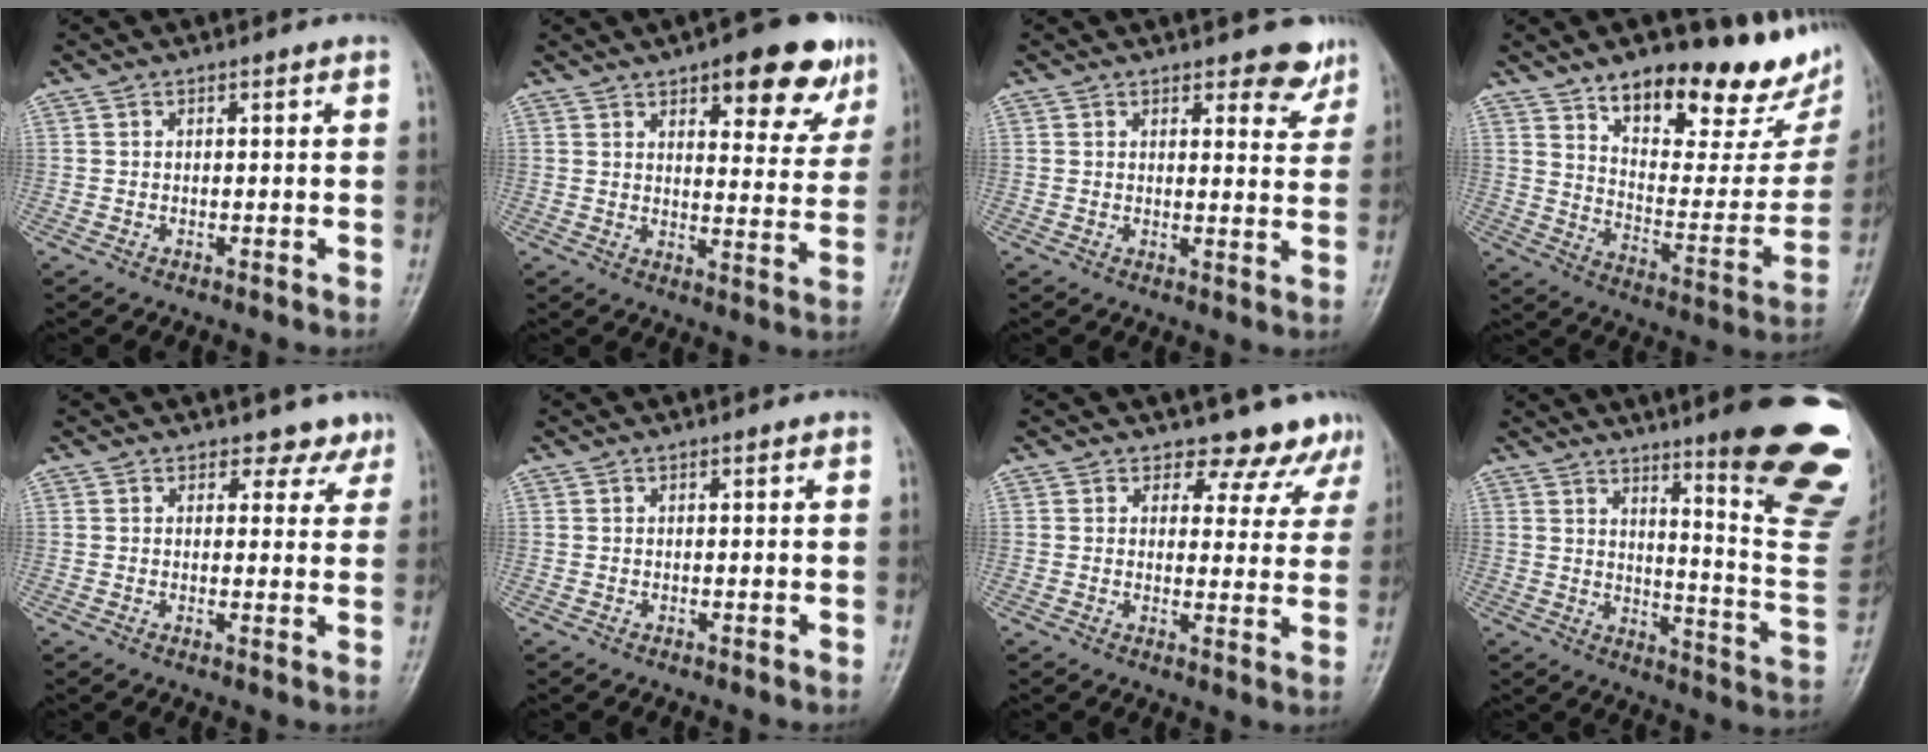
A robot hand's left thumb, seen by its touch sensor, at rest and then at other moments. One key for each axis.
{"total": 14.5, "fx": 8.7, "fy": 5.5, "fz": 10.2, "tx": -0.082, "ty": -0.036, "tz": 0.114}
{"total": 5.2, "fx": 3.8, "fy": 2.2, "fz": 2.7, "tx": -0.005, "ty": -0.025, "tz": 0.045}
{"total": 25.5, "fx": 17.2, "fy": 9.8, "fz": 16.0, "tx": -0.177, "ty": -0.087, "tz": 0.256}
{"total": 3.7, "fx": 3.0, "fy": 2.2, "fz": 0.0, "tx": 0.026, "ty": -0.021, "tz": 0.021}
{"total": 0.0}
{"total": 8.4, "fx": 7.3, "fy": 4.1, "fz": 0.6, "tx": 0.040, "ty": -0.042, "tz": 0.065}
{"total": 23.9, "fx": 13.8, "fy": 3.6, "fz": 19.1, "tx": -0.201, "ty": -0.082, "tz": 0.186}